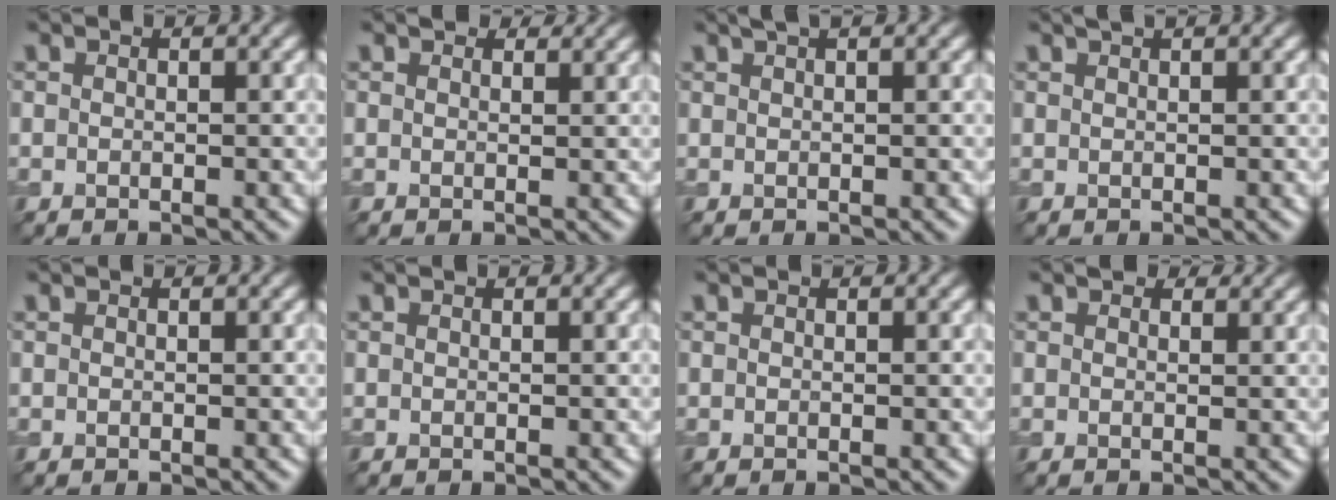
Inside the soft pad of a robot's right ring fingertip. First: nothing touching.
{"total": 1.6, "force": [1.4, 0.7, 0.4], "torque": [-0.010, -0.004, 0.015]}
{"total": 1.5, "force": [1.1, 0.4, 1.0], "torque": [-0.011, 0.000, 0.011]}
{"total": 1.1, "force": [0.8, 0.3, 0.7], "torque": [-0.005, -0.002, 0.007]}
{"total": 0.0}
{"total": 0.0}
{"total": 0.0}
{"total": 1.3, "force": [1.1, 0.6, 0.3], "torque": [-0.006, -0.006, 0.011]}